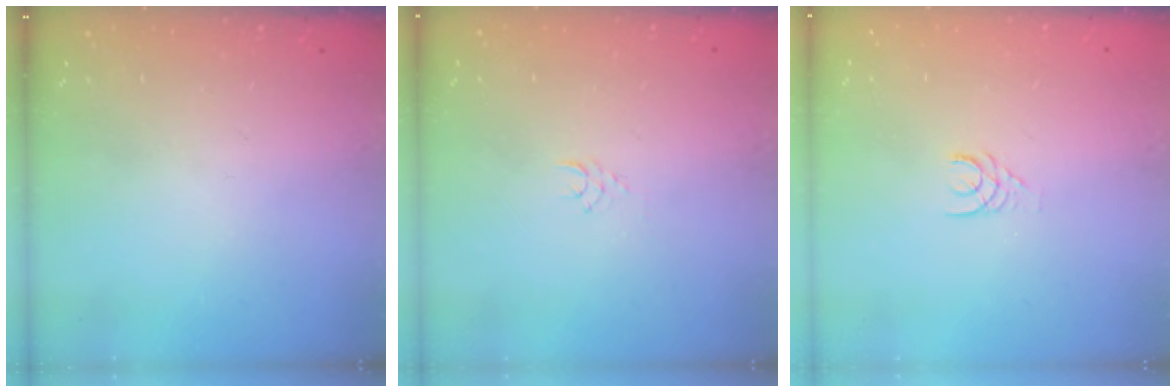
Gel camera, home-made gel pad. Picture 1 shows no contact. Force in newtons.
{"total": 4.8, "press": 4.8, "slide": 0.3}
{"total": 2.4, "press": 2.4, "slide": 0.2}